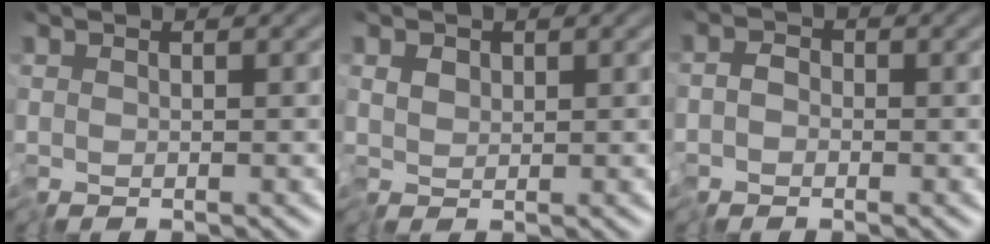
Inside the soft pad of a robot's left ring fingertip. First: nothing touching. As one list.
[{"total": 1.3, "force": [0.2, 0.9, 1.0], "torque": [-0.015, 0.000, 0.002]}, {"total": 1.4, "force": [-1.0, 0.8, 0.5], "torque": [0.002, 0.000, -0.022]}]